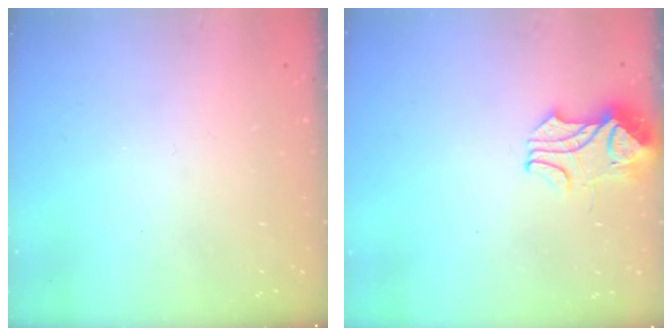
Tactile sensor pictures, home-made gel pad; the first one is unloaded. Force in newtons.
{"total": 2.0, "press": 1.9, "slide": 0.8}